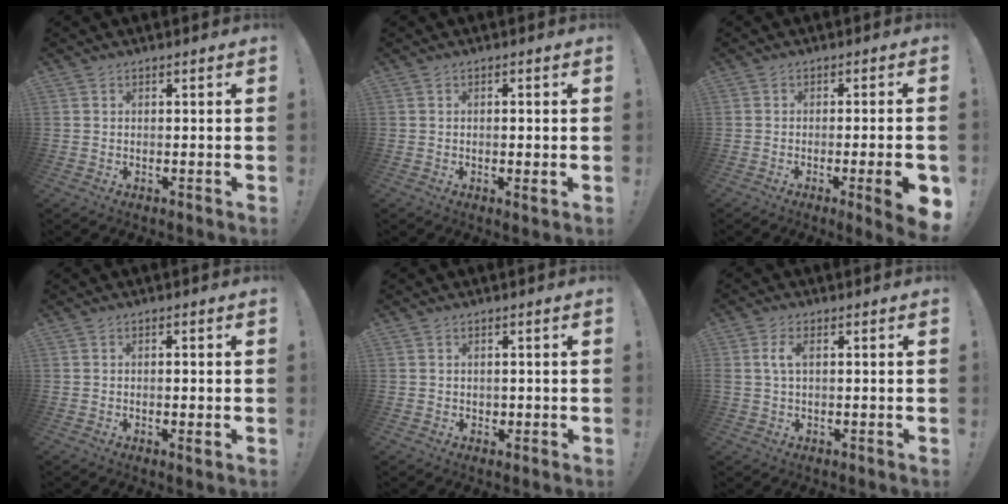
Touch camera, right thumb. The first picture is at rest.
{"total": 1.8, "force": [-0.1, 0.4, 1.8], "torque": [-0.021, -0.002, -0.003]}
{"total": 8.6, "force": [-2.6, 0.5, 8.2], "torque": [-0.116, -0.002, -0.037]}
{"total": 1.6, "force": [-0.1, 0.3, 1.6], "torque": [-0.018, -0.002, -0.005]}
{"total": 0.9, "force": [0.2, 0.9, 0.2], "torque": [-0.005, 0.003, 0.003]}
{"total": 3.7, "force": [0.6, 1.8, 3.2], "torque": [-0.074, 0.007, 0.010]}